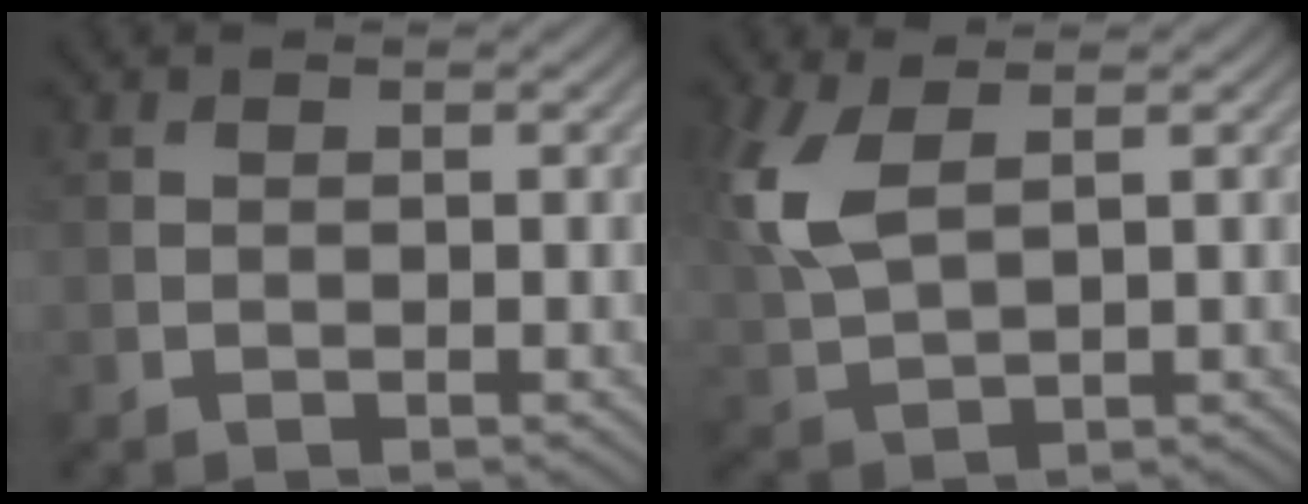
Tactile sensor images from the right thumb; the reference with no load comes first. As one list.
[{"total": 6.9, "force": [2.5, 3.2, 5.7], "torque": [-0.154, 0.007, 0.051]}]